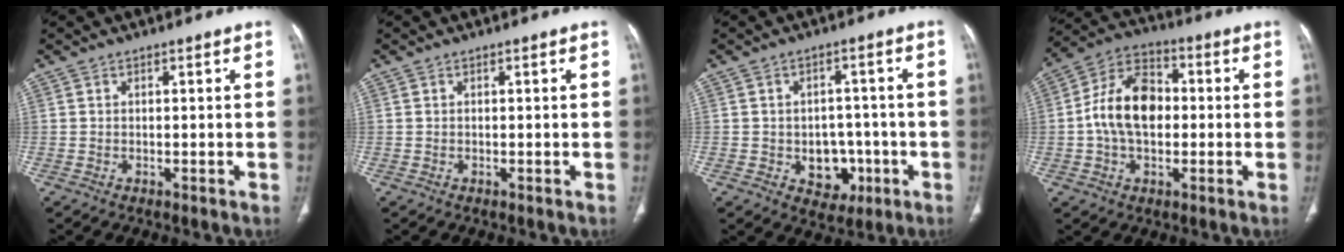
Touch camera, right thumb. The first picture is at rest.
{"total": 0.0}
{"total": 7.4, "force": [-2.0, 5.9, 4.0], "torque": [-0.015, 0.020, -0.016]}
{"total": 13.3, "force": [-0.2, 8.8, 10.0], "torque": [-0.168, 0.028, -0.012]}